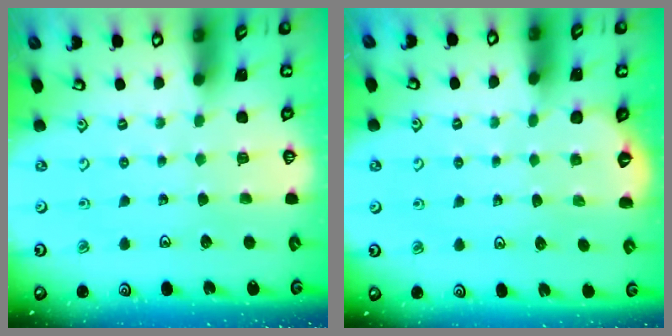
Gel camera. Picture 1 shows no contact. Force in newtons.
{"total": 2.1, "press": 1.0, "slide": 1.8}